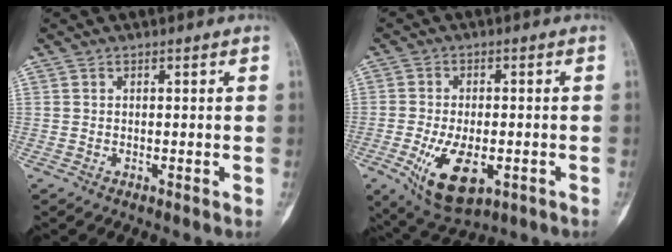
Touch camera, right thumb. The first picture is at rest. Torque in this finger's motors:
{"motor_torque": [-0.09, 0.61, 0.54, 0.30, 0.10]}